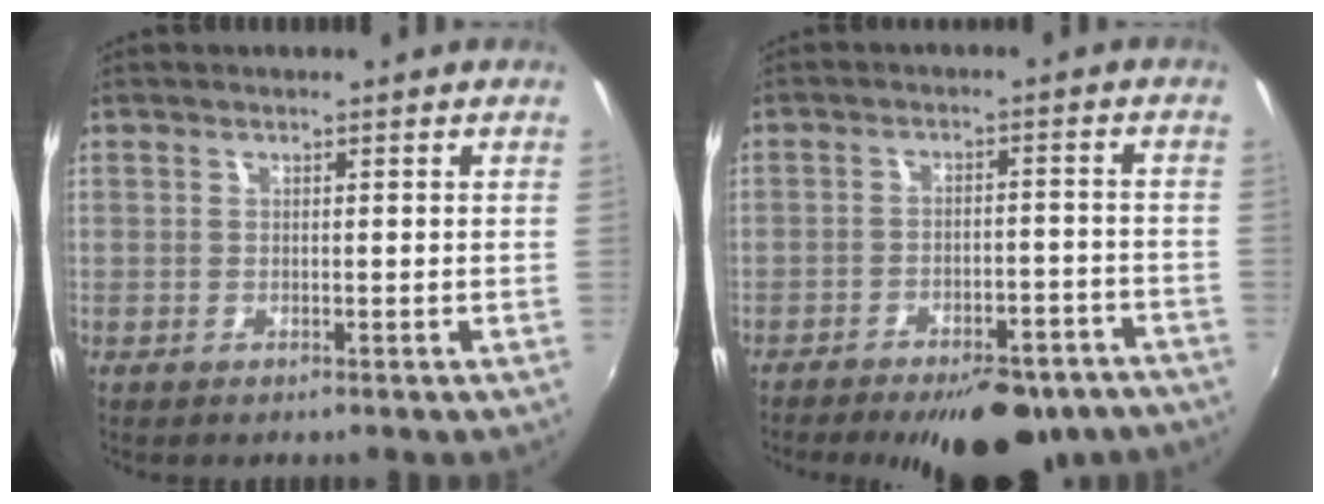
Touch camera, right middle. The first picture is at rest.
{"total": 17.0, "force": [-13.3, 6.3, 8.4], "torque": [-0.143, -0.003, -0.152]}